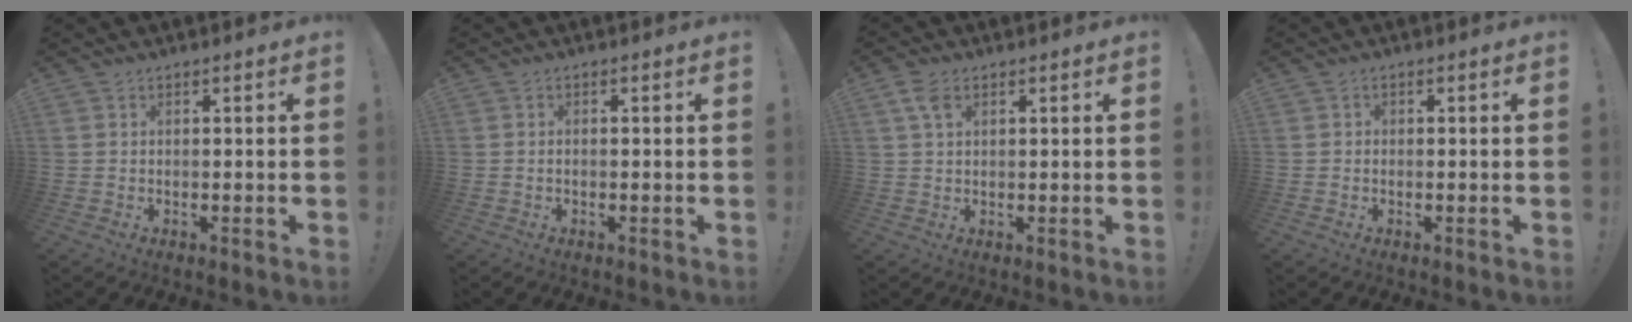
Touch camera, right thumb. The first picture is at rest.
{"total": 0.6, "force": [-0.4, 0.2, 0.4], "torque": [-0.014, 0.004, -0.005]}
{"total": 4.5, "force": [2.1, 2.5, 3.2], "torque": [-0.056, -0.002, 0.039]}
{"total": 0.9, "force": [-0.4, 0.8, 0.3], "torque": [-0.011, 0.005, -0.006]}